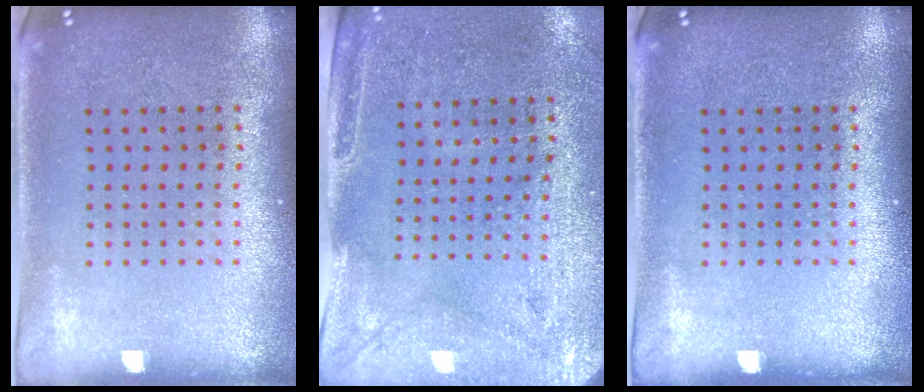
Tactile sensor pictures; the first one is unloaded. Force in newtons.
{"total": 3.0, "press": 2.5, "slide": 1.6}
{"total": 0.0}